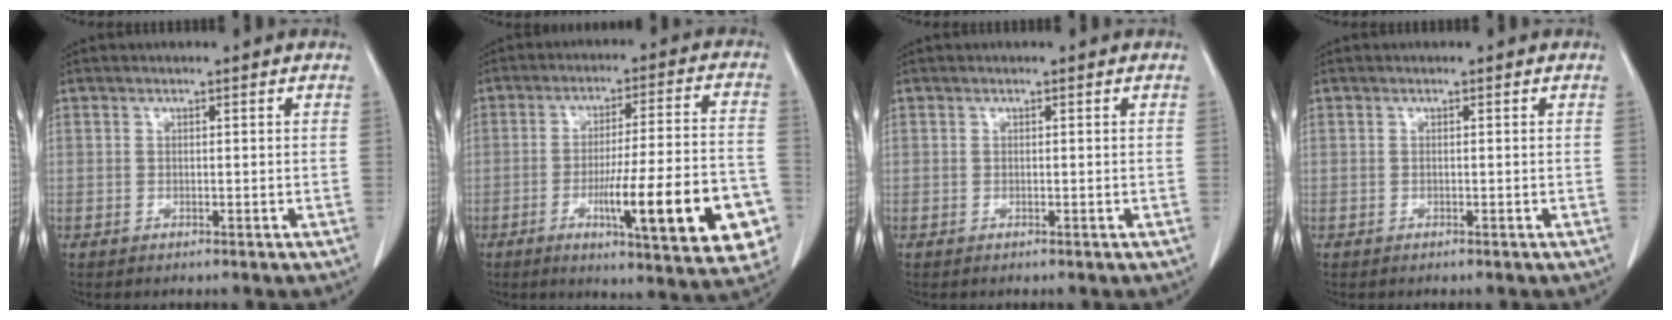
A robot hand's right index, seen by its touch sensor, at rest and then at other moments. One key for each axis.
{"total": 19.1, "fx": -6.5, "fy": 2.3, "fz": 17.8, "tx": -0.204, "ty": -0.001, "tz": -0.083}
{"total": 0.0}
{"total": 0.0}